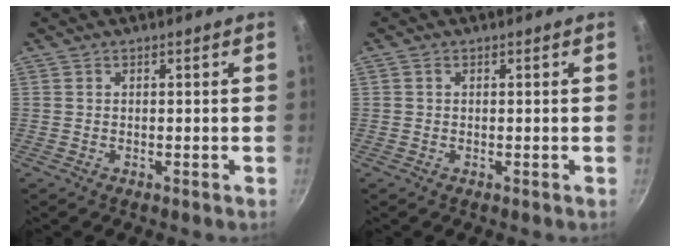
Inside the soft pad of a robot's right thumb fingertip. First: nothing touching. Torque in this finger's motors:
{"motor_torque": [-0.42, 0.42, -0.43, 0.34, 0.07]}